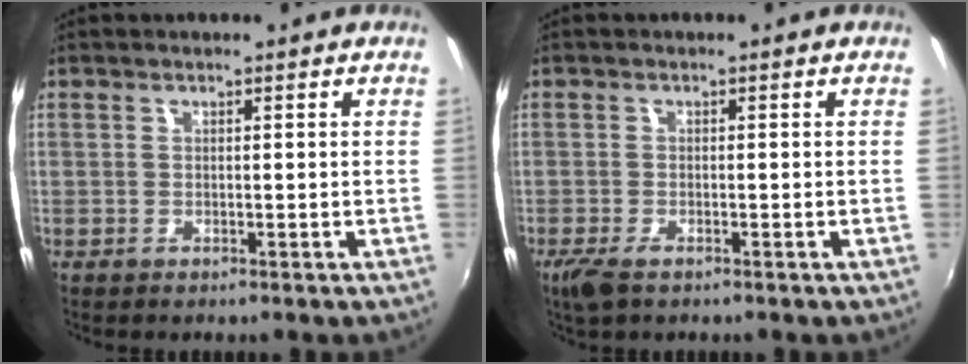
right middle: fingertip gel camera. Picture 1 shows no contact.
{"total": 3.6, "force": [-2.3, 1.3, 2.4], "torque": [-0.057, -0.013, -0.044]}